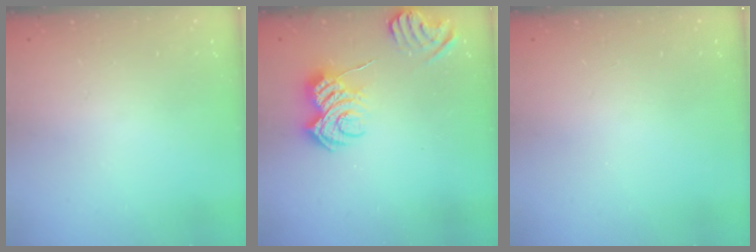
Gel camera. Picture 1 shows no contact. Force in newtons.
{"total": 5.7, "press": 5.7, "slide": 0.5}
{"total": 0.0}